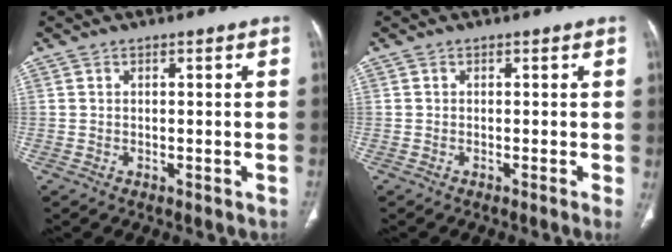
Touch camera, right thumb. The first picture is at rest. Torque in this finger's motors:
{"motor_torque": [0.01, 5.00, 2.12, 0.65, -0.01]}